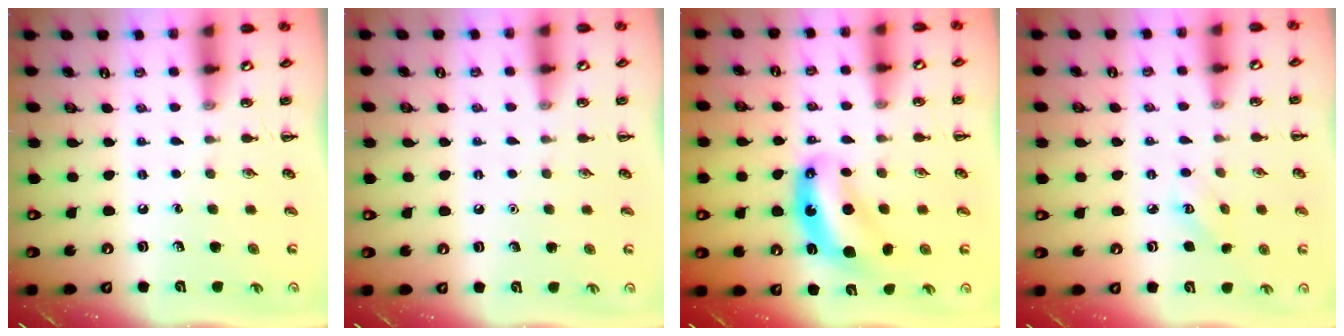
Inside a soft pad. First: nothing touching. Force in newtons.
{"total": 1.6, "press": 1.6, "slide": 0.1}
{"total": 7.3, "press": 7.2, "slide": 1.4}
{"total": 2.9, "press": 2.8, "slide": 0.8}